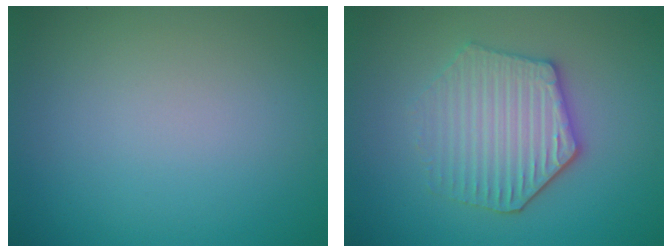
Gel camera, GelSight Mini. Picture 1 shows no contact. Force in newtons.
{"total": 4.4, "press": 4.0, "slide": 1.8}